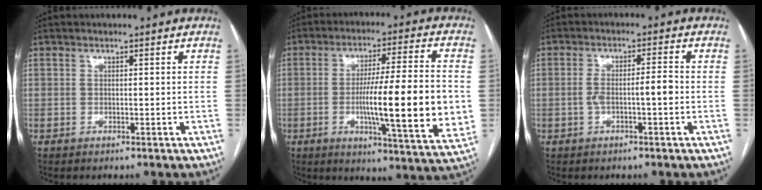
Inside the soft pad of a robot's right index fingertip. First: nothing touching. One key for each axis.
{"total": 18.2, "fx": -2.0, "fy": 1.2, "fz": 18.0, "tx": -0.257, "ty": -0.008, "tz": -0.030}
{"total": 4.4, "fx": -0.9, "fy": 0.6, "fz": 4.3, "tx": -0.083, "ty": 0.016, "tz": -0.010}